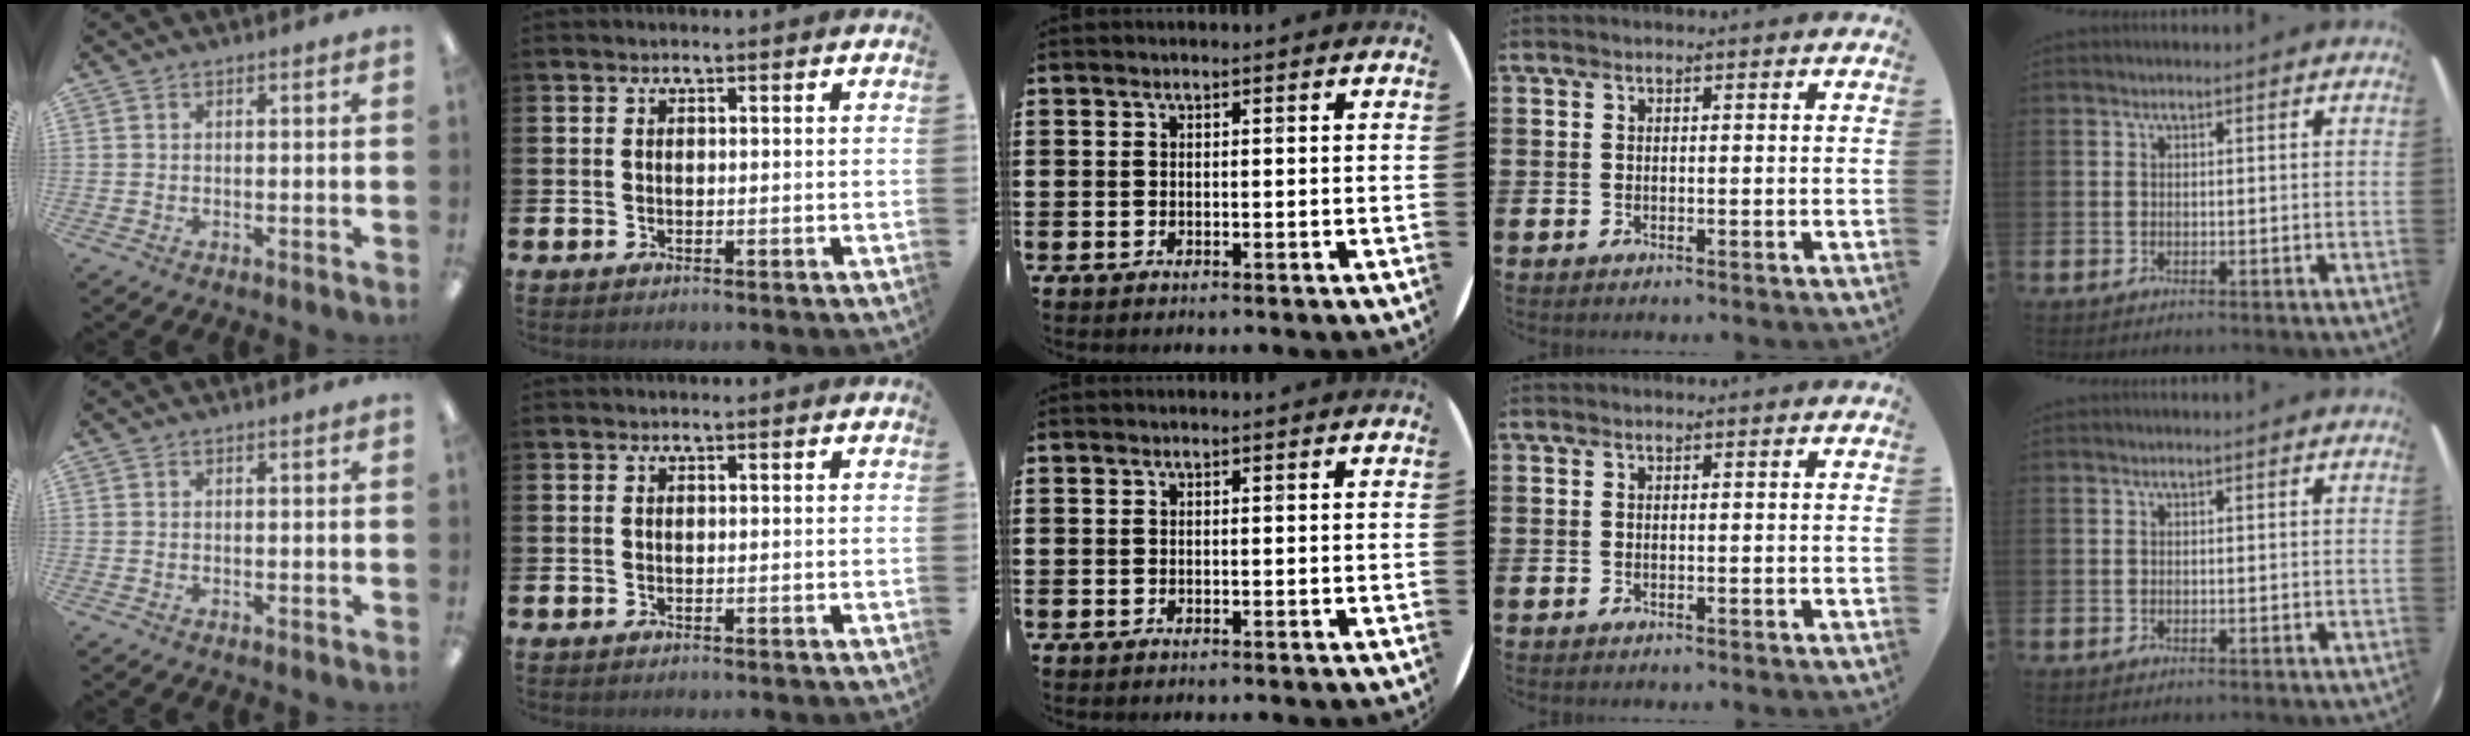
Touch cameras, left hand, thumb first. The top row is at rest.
{}